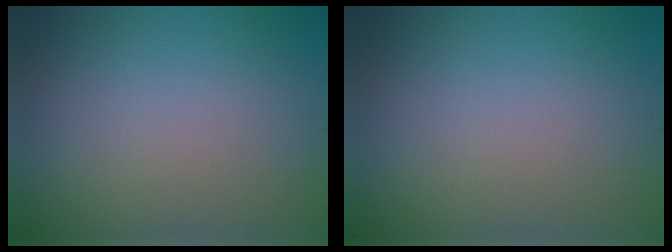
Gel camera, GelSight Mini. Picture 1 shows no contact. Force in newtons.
{"total": 0.0}